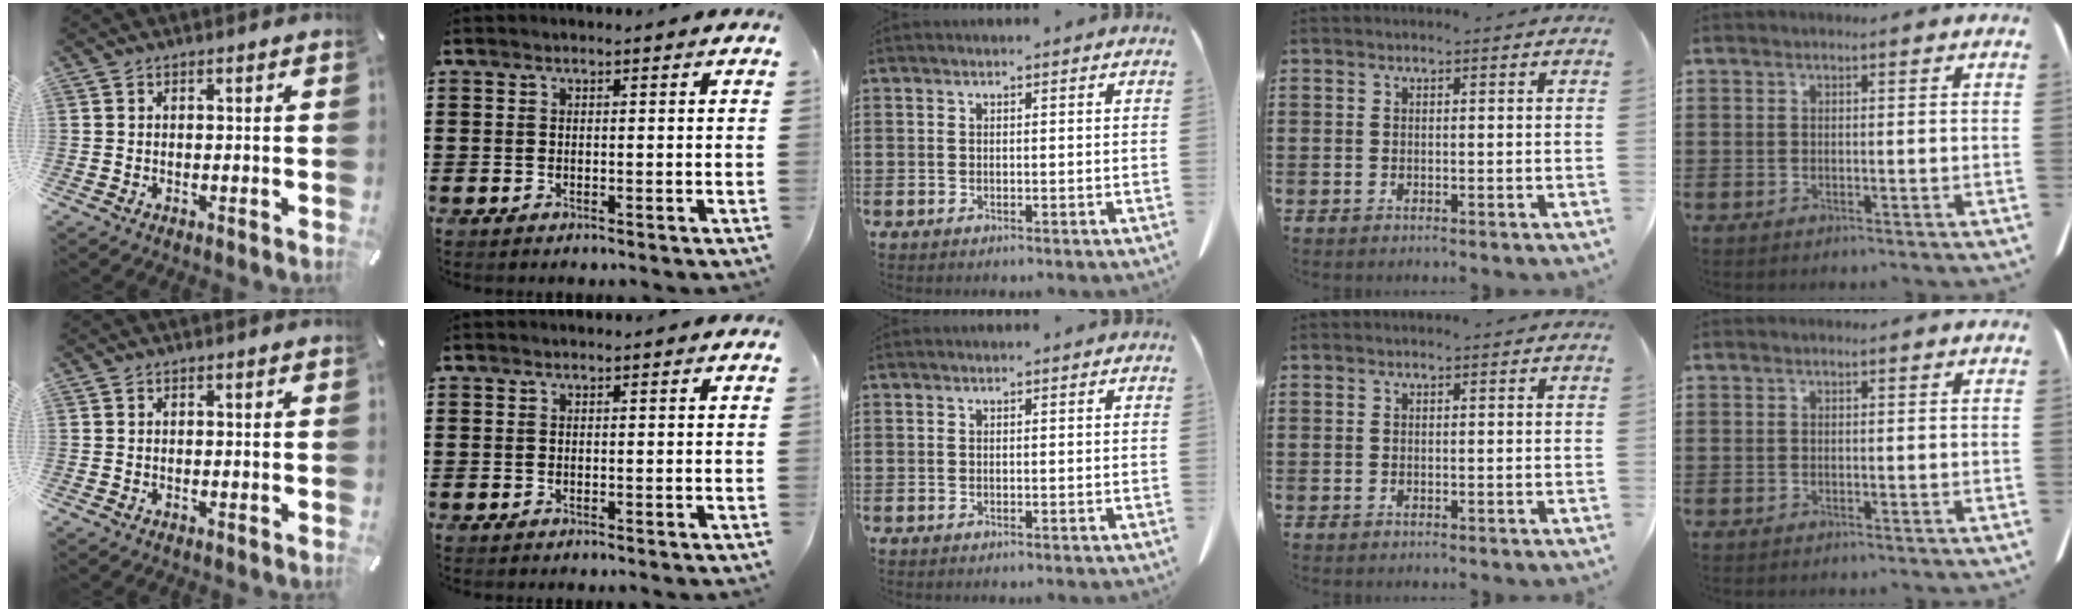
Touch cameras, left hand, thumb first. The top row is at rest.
{}